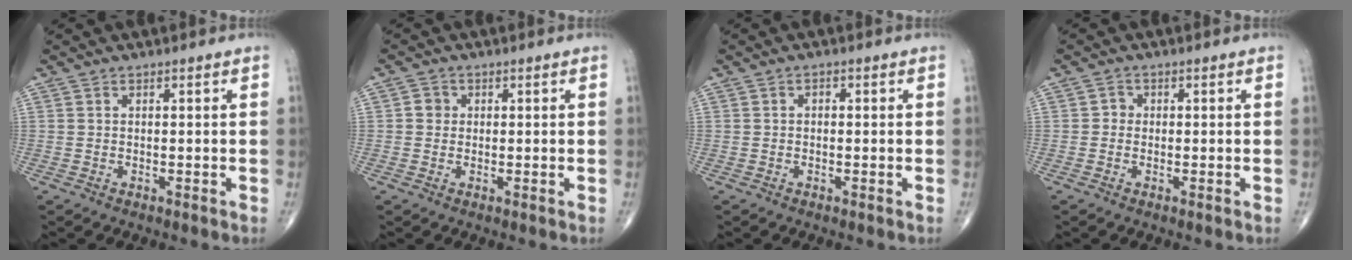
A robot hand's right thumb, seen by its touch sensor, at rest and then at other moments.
{"total": 2.0, "force": [0.1, 1.9, 0.7], "torque": [0.001, 0.004, -0.001]}
{"total": 0.9, "force": [0.0, 0.6, 0.6], "torque": [-0.001, 0.003, -0.005]}
{"total": 1.4, "force": [-0.2, 1.2, 0.5], "torque": [0.002, 0.005, -0.009]}